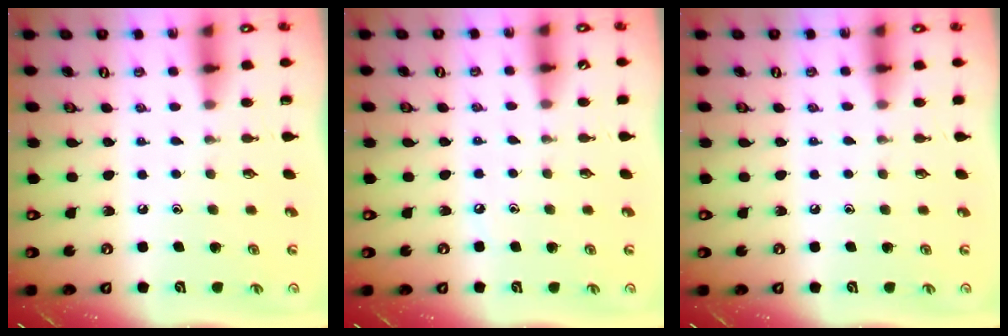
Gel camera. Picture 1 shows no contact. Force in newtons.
{"total": 2.5, "press": 2.4, "slide": 0.4}
{"total": 4.3, "press": 4.3, "slide": 0.6}